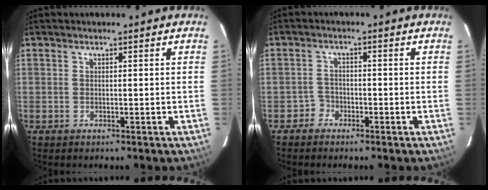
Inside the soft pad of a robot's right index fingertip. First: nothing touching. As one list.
[{"total": 2.0, "force": [-1.3, 1.5, -0.2], "torque": [0.004, 0.008, -0.029]}]